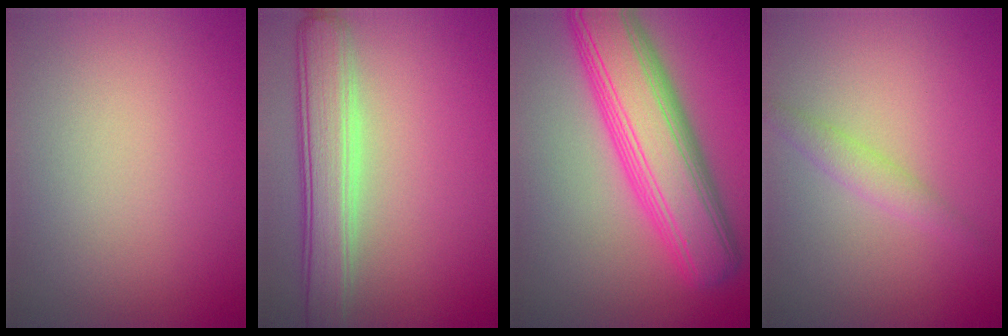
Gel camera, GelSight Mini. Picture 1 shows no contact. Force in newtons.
{"total": 5.3, "press": 5.3, "slide": 0.4}
{"total": 9.7, "press": 9.7, "slide": 0.4}
{"total": 1.5, "press": 1.5, "slide": 0.1}